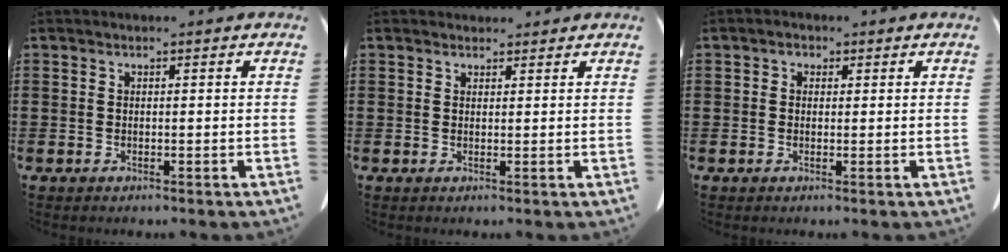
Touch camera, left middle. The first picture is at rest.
{"total": 1.3, "force": [1.1, 0.6, 0.0], "torque": [0.005, -0.001, 0.021]}
{"total": 1.1, "force": [0.2, 1.0, 0.5], "torque": [-0.012, 0.007, 0.003]}